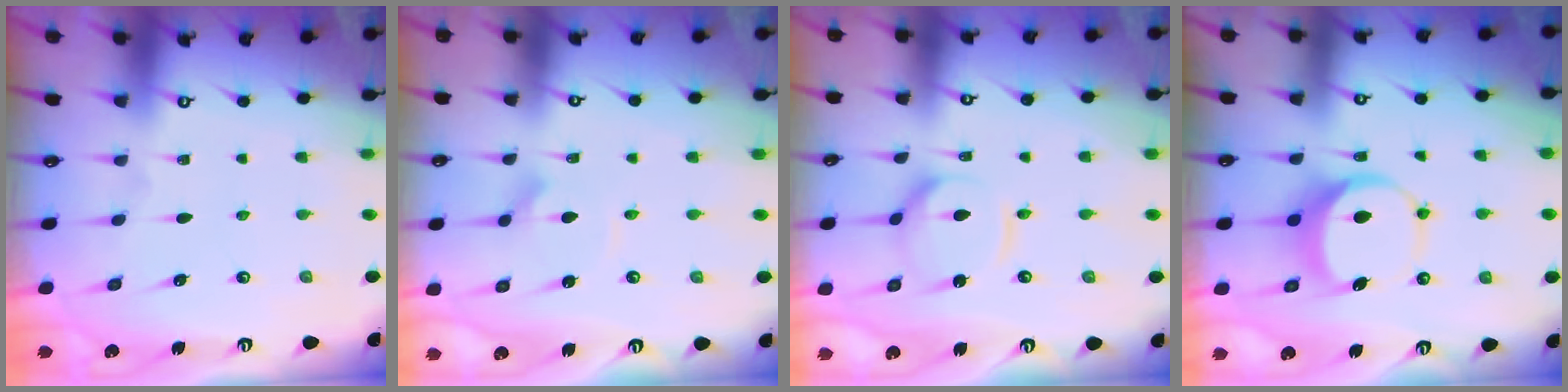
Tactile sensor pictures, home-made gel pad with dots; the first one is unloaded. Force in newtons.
{"total": 2.9, "press": 2.9, "slide": 0.3}
{"total": 9.6, "press": 9.6, "slide": 0.9}
{"total": 7.7, "press": 7.7, "slide": 0.8}